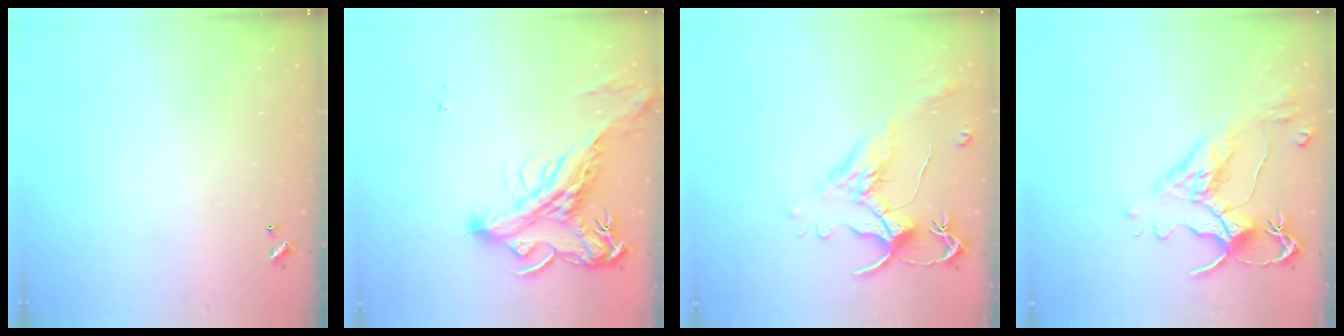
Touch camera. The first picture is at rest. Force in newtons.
{"total": 4.6, "press": 4.3, "slide": 1.7}
{"total": 1.5, "press": 1.0, "slide": 1.1}
{"total": 3.2, "press": 2.9, "slide": 1.3}